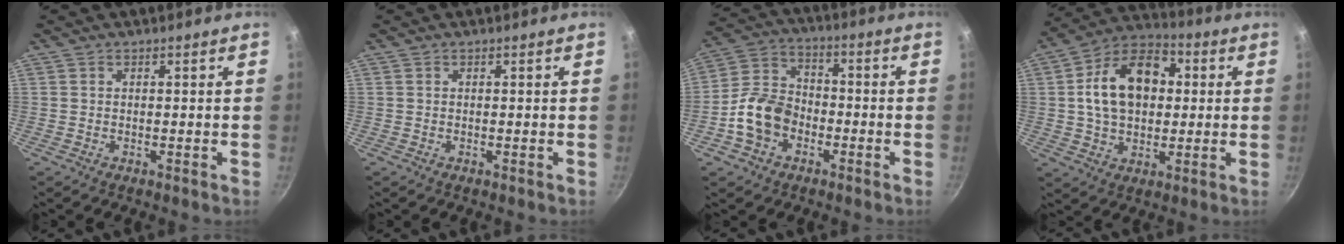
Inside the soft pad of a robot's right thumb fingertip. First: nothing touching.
{"total": 0.0}
{"total": 11.2, "force": [-4.0, 8.2, 6.4], "torque": [-0.095, 0.040, -0.087]}
{"total": 16.6, "force": [2.4, 11.5, 11.8], "torque": [-0.167, 0.024, 0.026]}